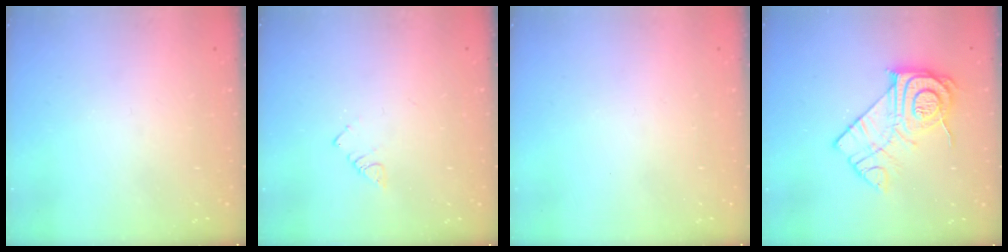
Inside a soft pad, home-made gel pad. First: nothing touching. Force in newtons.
{"total": 2.4, "press": 2.4, "slide": 0.4}
{"total": 1.5, "press": 1.5, "slide": 0.1}
{"total": 15.3, "press": 15.3, "slide": 1.0}